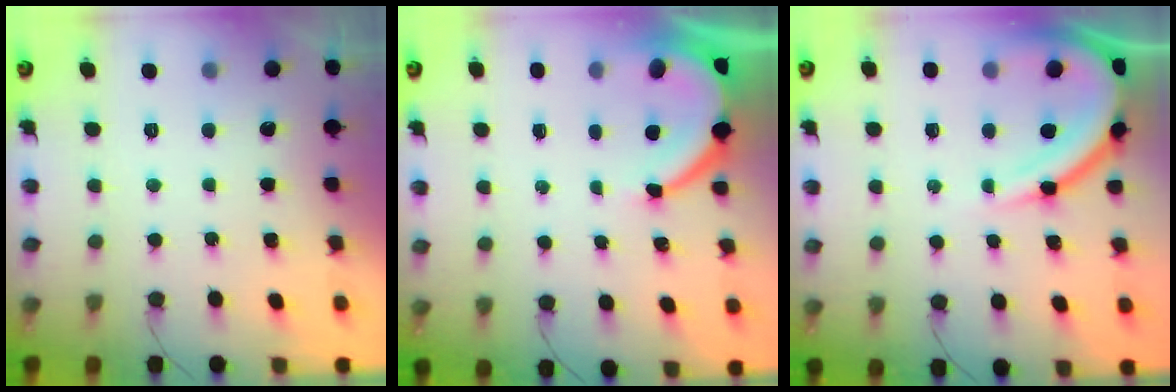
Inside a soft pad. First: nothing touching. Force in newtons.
{"total": 7.2, "press": 7.1, "slide": 0.9}
{"total": 13.0, "press": 13.0, "slide": 1.1}